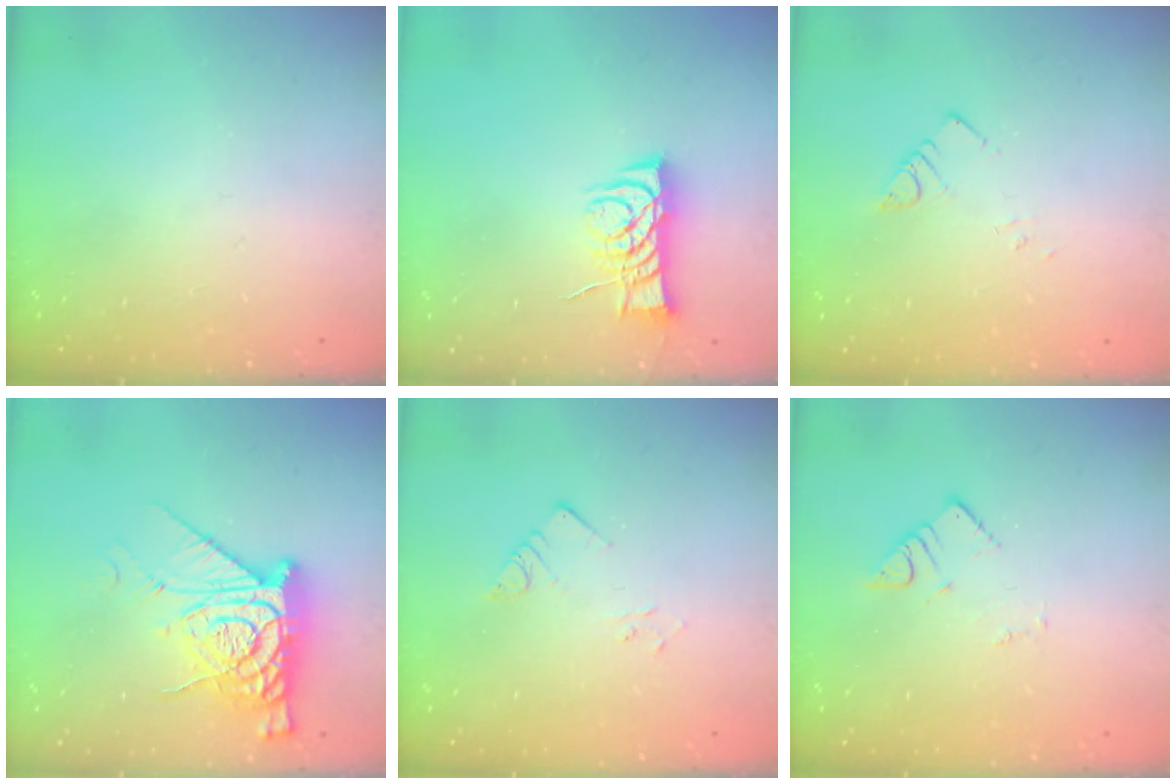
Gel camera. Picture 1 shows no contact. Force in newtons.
{"total": 7.8, "press": 7.7, "slide": 0.6}
{"total": 2.5, "press": 2.5, "slide": 0.3}
{"total": 13.0, "press": 12.9, "slide": 1.0}
{"total": 3.9, "press": 3.9, "slide": 0.2}
{"total": 3.2, "press": 3.2, "slide": 0.1}